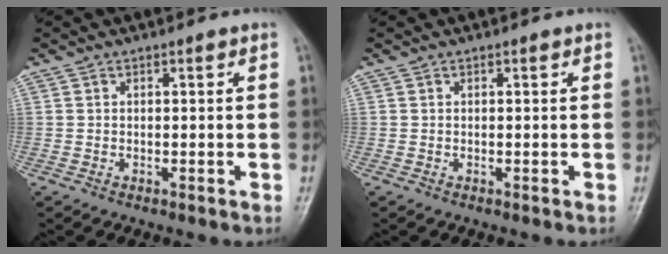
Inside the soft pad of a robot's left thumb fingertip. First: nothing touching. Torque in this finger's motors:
{"motor_torque": [0.00, 0.00, 0.00, 0.00, 0.00]}